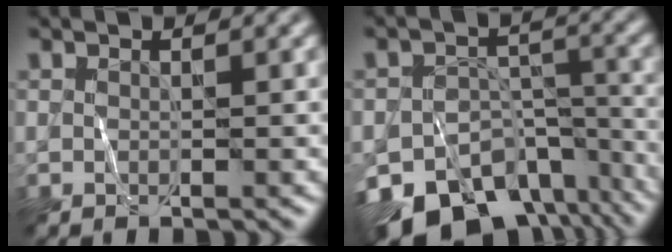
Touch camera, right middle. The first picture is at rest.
{"total": 16.2, "force": [-11.3, 9.6, 6.4], "torque": [-0.119, -0.034, -0.134]}